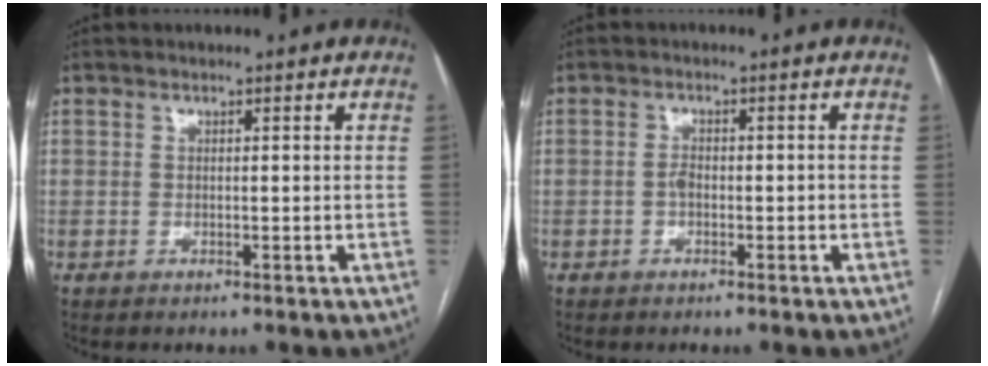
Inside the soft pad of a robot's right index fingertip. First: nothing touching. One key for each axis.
{"total": 1.6, "fx": -0.6, "fy": 0.9, "fz": 1.3, "tx": -0.023, "ty": 0.003, "tz": -0.010}